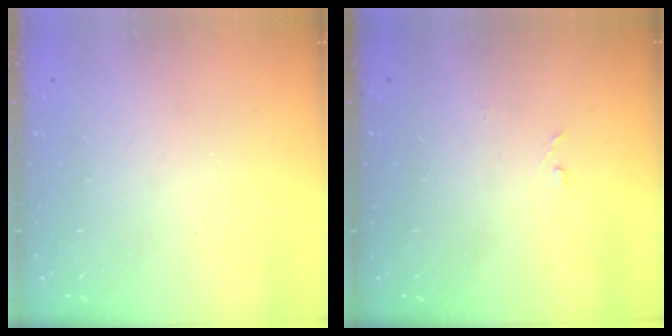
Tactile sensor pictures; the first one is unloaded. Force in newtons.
{"total": 3.1, "press": 3.0, "slide": 0.4}